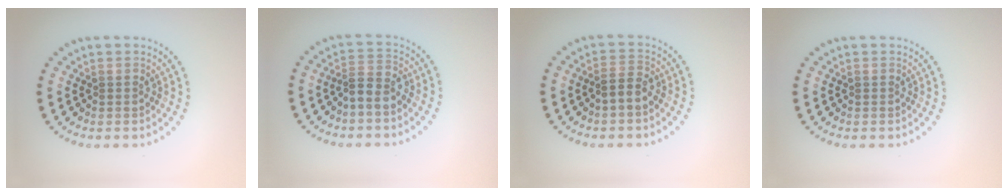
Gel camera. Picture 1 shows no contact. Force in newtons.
{"total": 2.2, "press": 1.9, "slide": 1.1}
{"total": 1.8, "press": 1.6, "slide": 0.8}
{"total": 0.0}